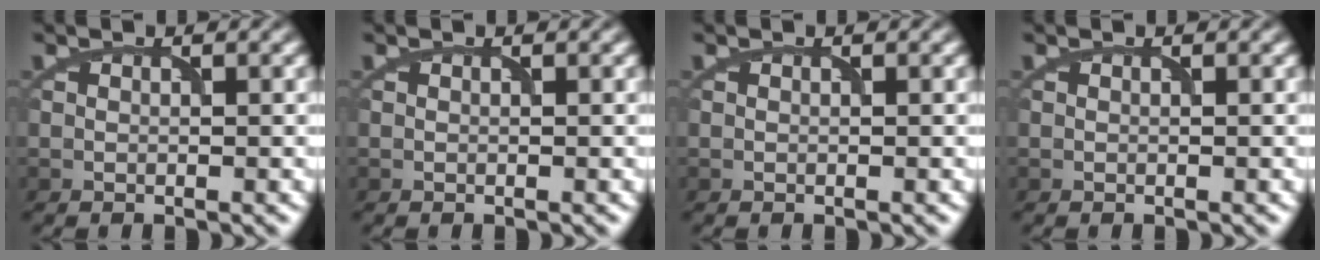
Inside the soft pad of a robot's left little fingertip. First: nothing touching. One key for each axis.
{"total": 0.0}
{"total": 0.0}
{"total": 0.0}